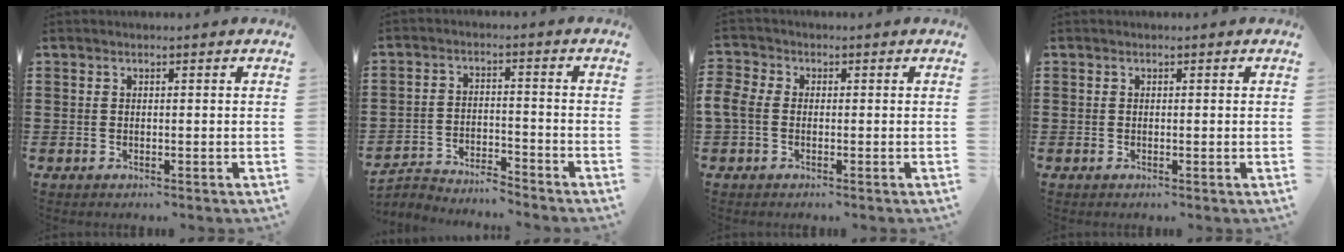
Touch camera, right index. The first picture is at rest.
{"total": 3.8, "force": [-3.8, 0.4, 0.1], "torque": [-0.009, 0.006, -0.082]}
{"total": 3.1, "force": [-0.8, 2.3, 2.0], "torque": [-0.062, -0.003, -0.023]}
{"total": 0.0}